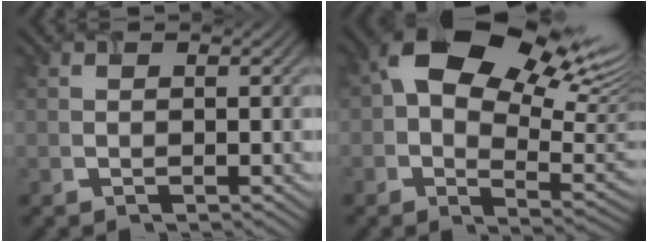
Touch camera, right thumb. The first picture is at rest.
{"total": 17.4, "force": [7.2, 9.9, 12.4], "torque": [-0.203, 0.020, 0.130]}